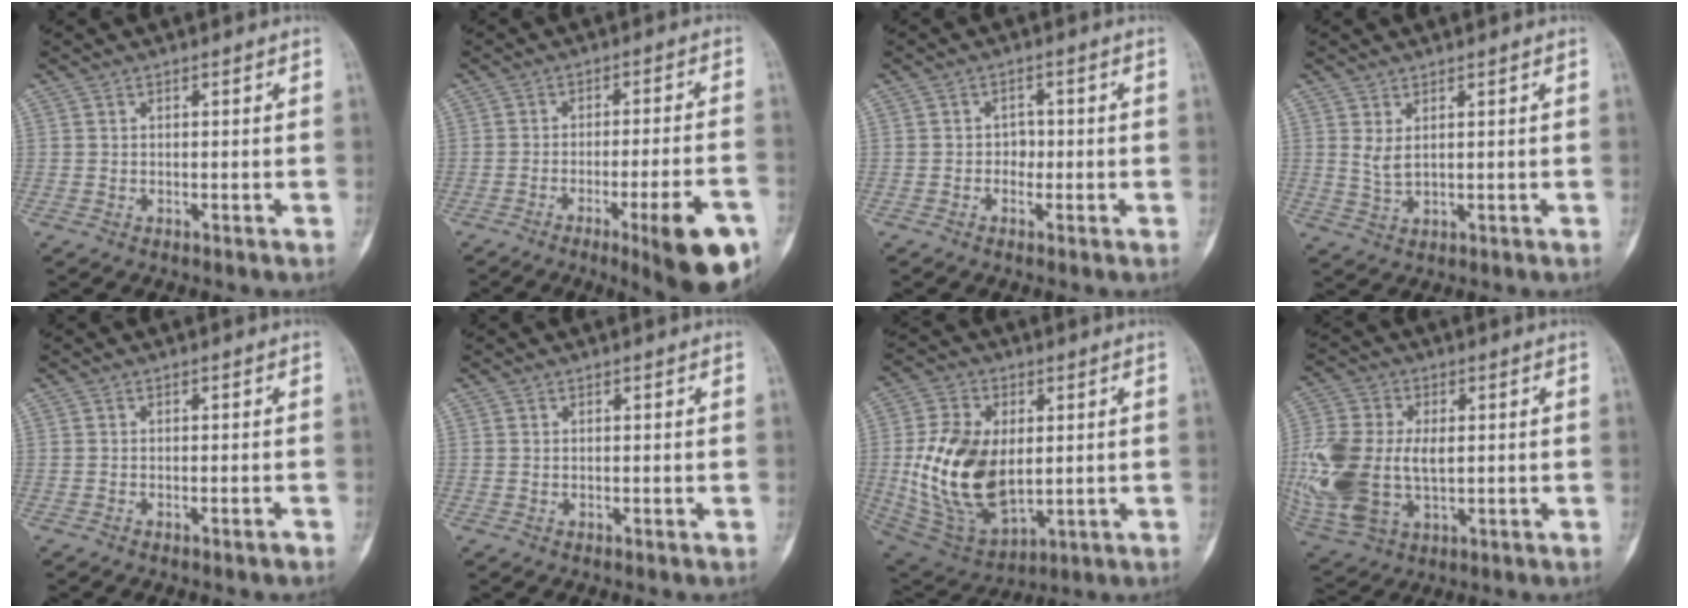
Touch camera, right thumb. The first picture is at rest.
{"total": 13.9, "force": [-6.7, 2.5, 11.9], "torque": [-0.140, 0.021, -0.086]}
{"total": 2.2, "force": [-0.5, 1.9, 1.1], "torque": [0.004, 0.009, -0.014]}
{"total": 2.9, "force": [1.1, 1.3, 2.4], "torque": [-0.049, -0.009, 0.031]}
{"total": 0.7, "force": [-0.6, 0.0, 0.4], "torque": [-0.008, 0.003, -0.009]}
{"total": 0.0}
{"total": 18.9, "force": [0.6, 11.8, 14.8], "torque": [-0.267, -0.012, 0.031]}
{"total": 19.5, "force": [-0.5, 12.4, 15.0], "torque": [-0.356, -0.008, 0.006]}